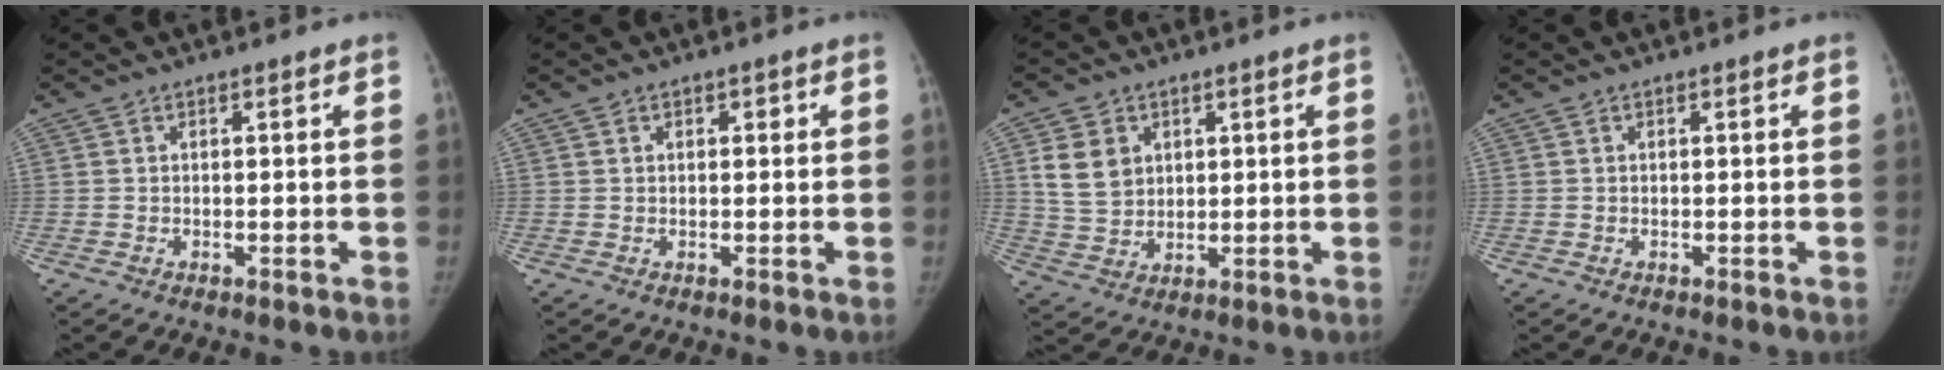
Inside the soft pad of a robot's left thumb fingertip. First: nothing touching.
{"total": 1.2, "force": [0.5, 0.9, 0.6], "torque": [0.002, 0.000, 0.004]}
{"total": 7.6, "force": [2.7, 6.0, 4.0], "torque": [-0.054, -0.010, 0.060]}
{"total": 0.0}